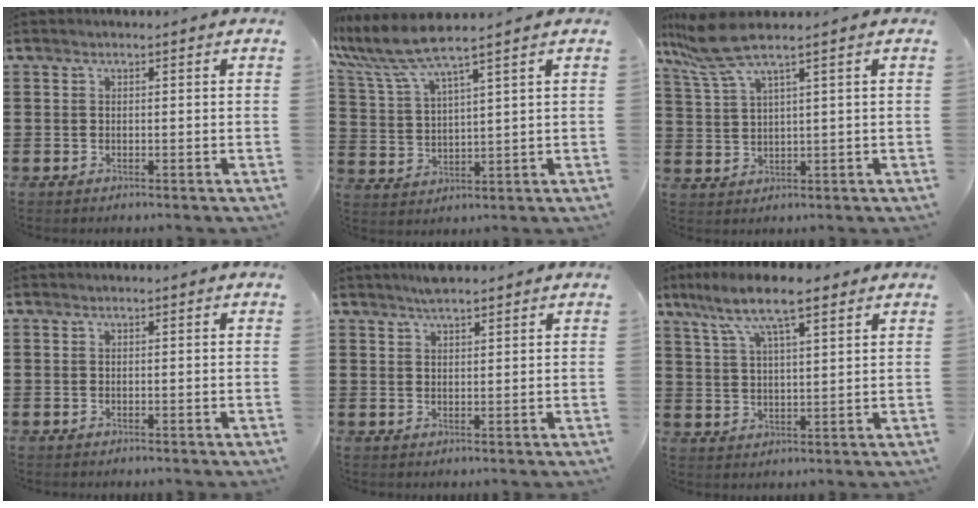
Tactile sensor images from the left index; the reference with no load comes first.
{"total": 7.3, "force": [6.0, 0.3, 4.2], "torque": [-0.113, -0.026, 0.102]}
{"total": 6.1, "force": [4.1, 0.5, 4.5], "torque": [-0.118, -0.010, 0.069]}
{"total": 0.0}
{"total": 2.5, "force": [2.2, 0.4, 1.0], "torque": [-0.023, 0.002, 0.042]}
{"total": 8.9, "force": [6.2, 2.1, 6.0], "torque": [-0.135, -0.004, 0.108]}